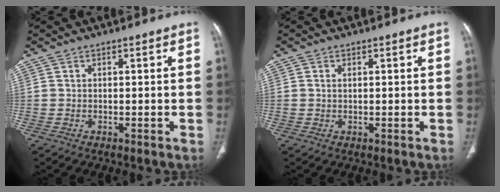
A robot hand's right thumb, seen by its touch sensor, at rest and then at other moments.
{"total": 0.8, "force": [0.2, 0.4, 0.6], "torque": [-0.017, 0.004, 0.008]}